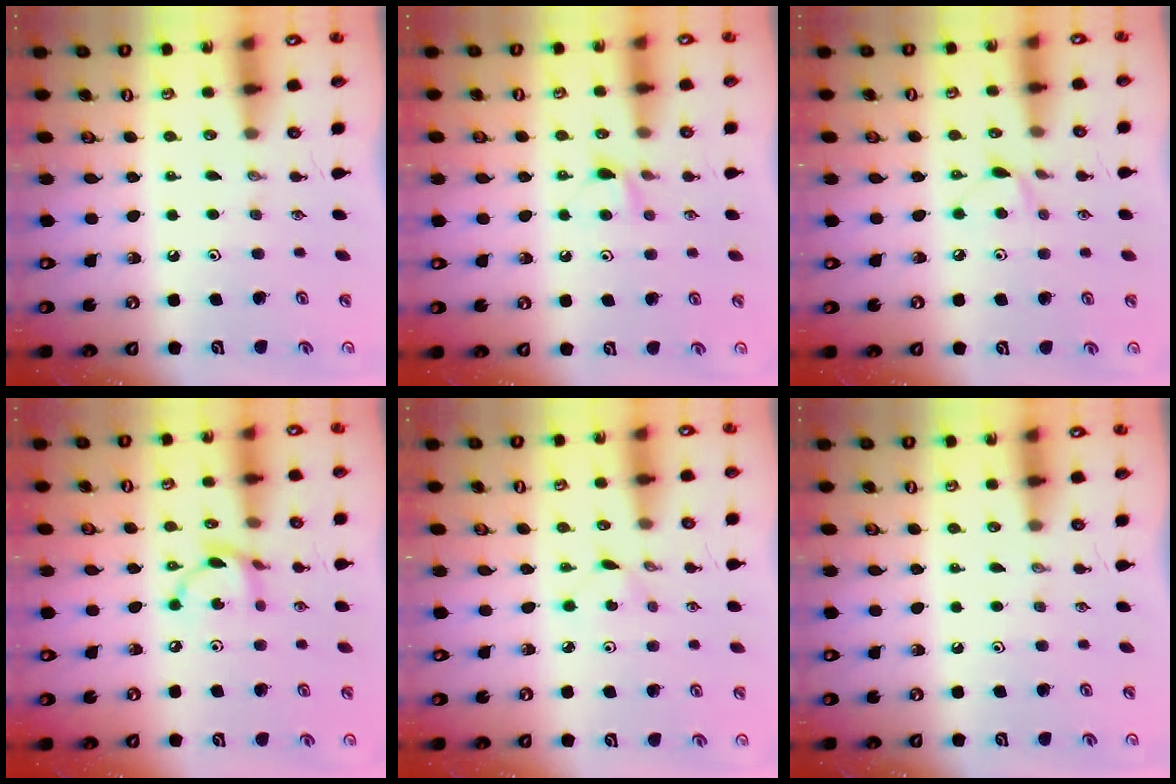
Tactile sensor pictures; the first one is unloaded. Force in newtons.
{"total": 4.7, "press": 4.7, "slide": 0.6}
{"total": 5.2, "press": 5.1, "slide": 0.6}
{"total": 7.8, "press": 7.8, "slide": 0.1}
{"total": 1.5, "press": 1.4, "slide": 0.2}
{"total": 0.0}